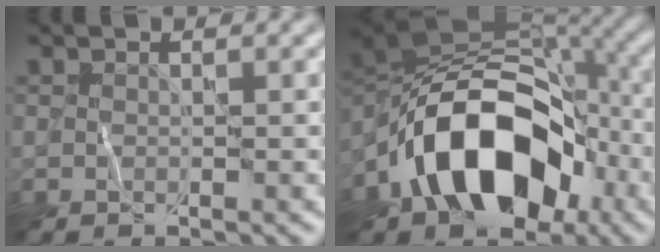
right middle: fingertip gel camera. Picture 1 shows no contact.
{"total": 13.4, "force": [-5.3, 8.2, 9.2], "torque": [-0.142, 0.008, -0.108]}